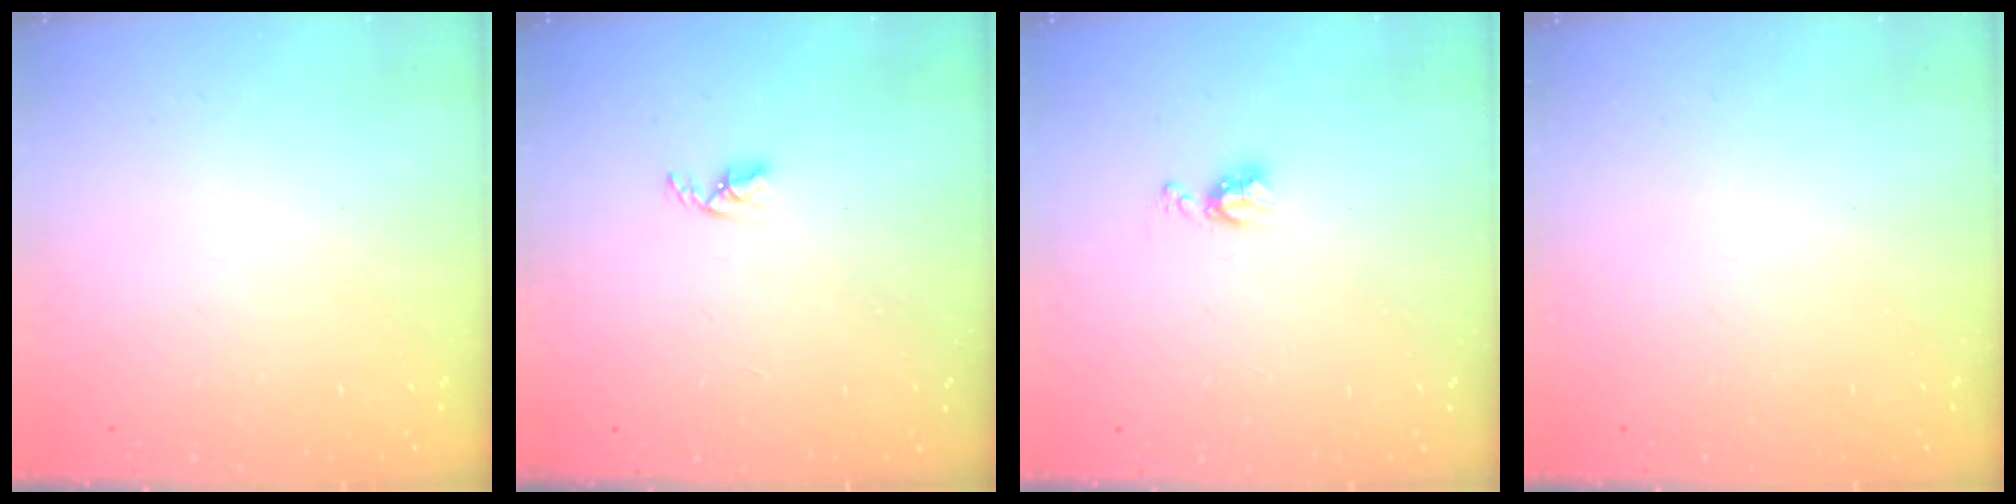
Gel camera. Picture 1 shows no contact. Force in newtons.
{"total": 2.7, "press": 2.7, "slide": 0.5}
{"total": 5.2, "press": 5.1, "slide": 0.6}
{"total": 0.0}